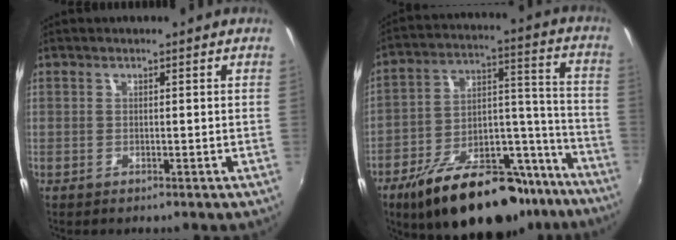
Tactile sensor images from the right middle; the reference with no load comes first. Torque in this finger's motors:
{"motor_torque": [1.37, -0.77, 0.51, 0.21]}